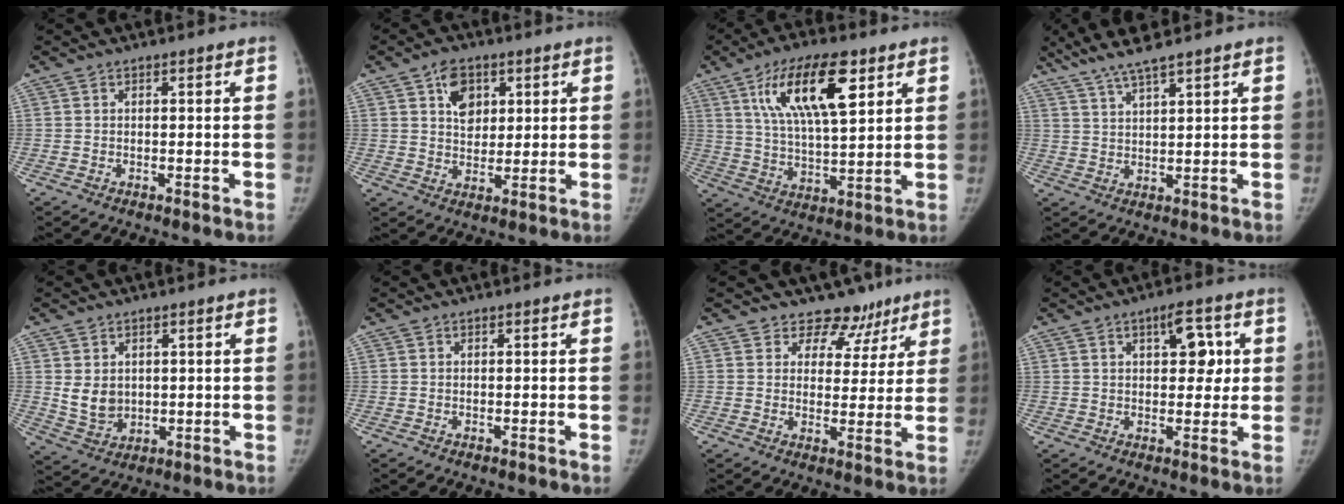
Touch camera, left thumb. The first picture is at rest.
{"total": 7.1, "force": [3.0, 5.1, 4.0], "torque": [-0.033, -0.014, 0.049]}
{"total": 16.5, "force": [7.5, 6.0, 13.4], "torque": [-0.215, -0.022, 0.134]}
{"total": 8.0, "force": [6.2, 1.0, 5.0], "torque": [-0.096, -0.012, 0.118]}
{"total": 5.7, "force": [1.1, 4.7, 3.2], "torque": [-0.034, -0.017, 0.036]}
{"total": 0.0}
{"total": 8.2, "force": [6.2, 5.5, 0.2], "torque": [0.047, -0.036, 0.074]}
{"total": 6.8, "force": [2.0, 3.6, 5.4], "torque": [-0.049, -0.003, 0.025]}